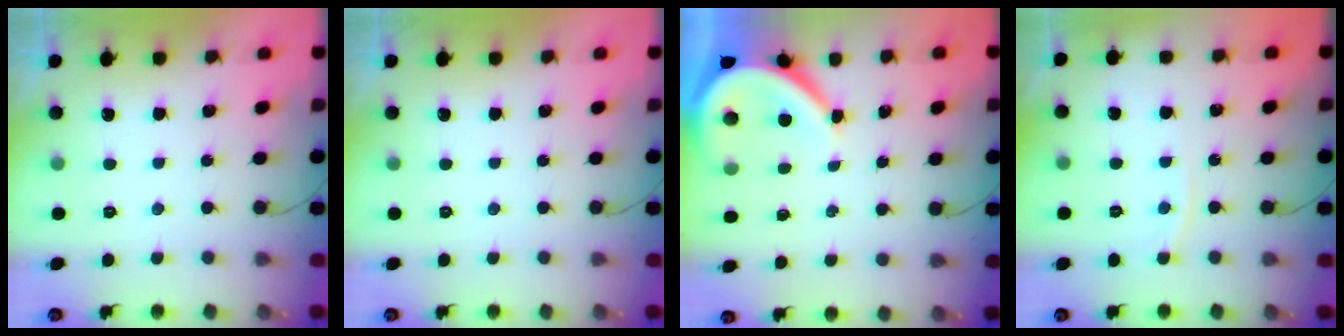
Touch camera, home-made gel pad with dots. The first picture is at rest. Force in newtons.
{"total": 0.0}
{"total": 6.6, "press": 6.6, "slide": 0.4}
{"total": 3.4, "press": 3.4, "slide": 0.0}